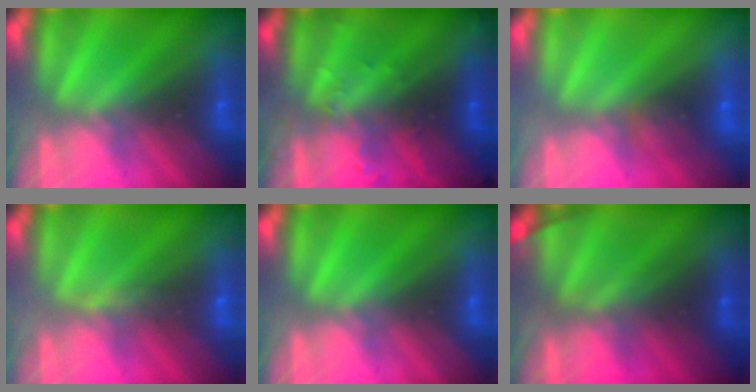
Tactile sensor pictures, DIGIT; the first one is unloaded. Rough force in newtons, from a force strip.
{"total": 2.9}
{"total": 1.5}
{"total": 3.4}
{"total": 0.0}
{"total": 1.9}